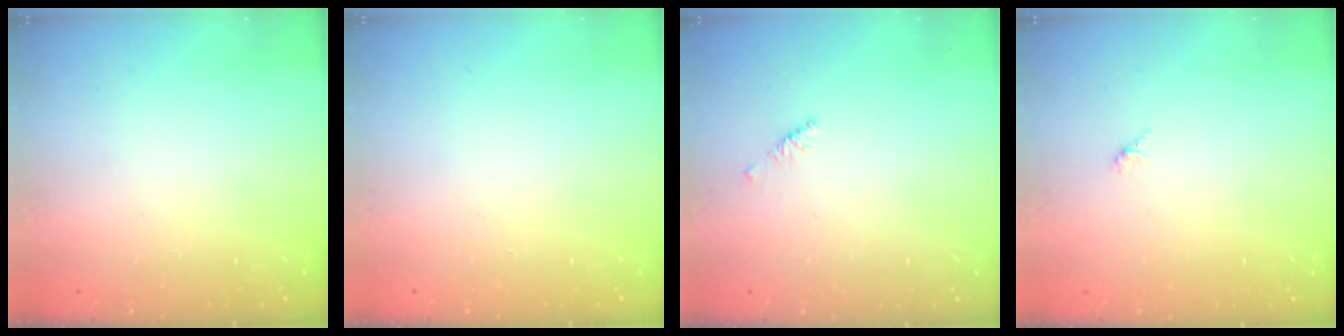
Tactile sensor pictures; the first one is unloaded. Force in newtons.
{"total": 0.0}
{"total": 2.1, "press": 2.0, "slide": 0.6}
{"total": 1.5, "press": 1.4, "slide": 0.4}